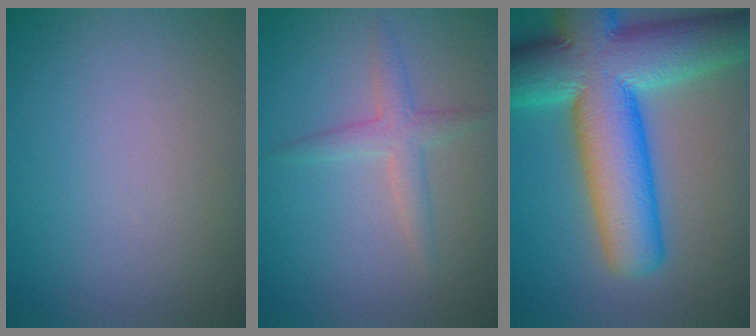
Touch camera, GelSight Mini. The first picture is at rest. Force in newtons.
{"total": 2.3, "press": 2.3, "slide": 0.1}
{"total": 14.9, "press": 14.9, "slide": 0.6}